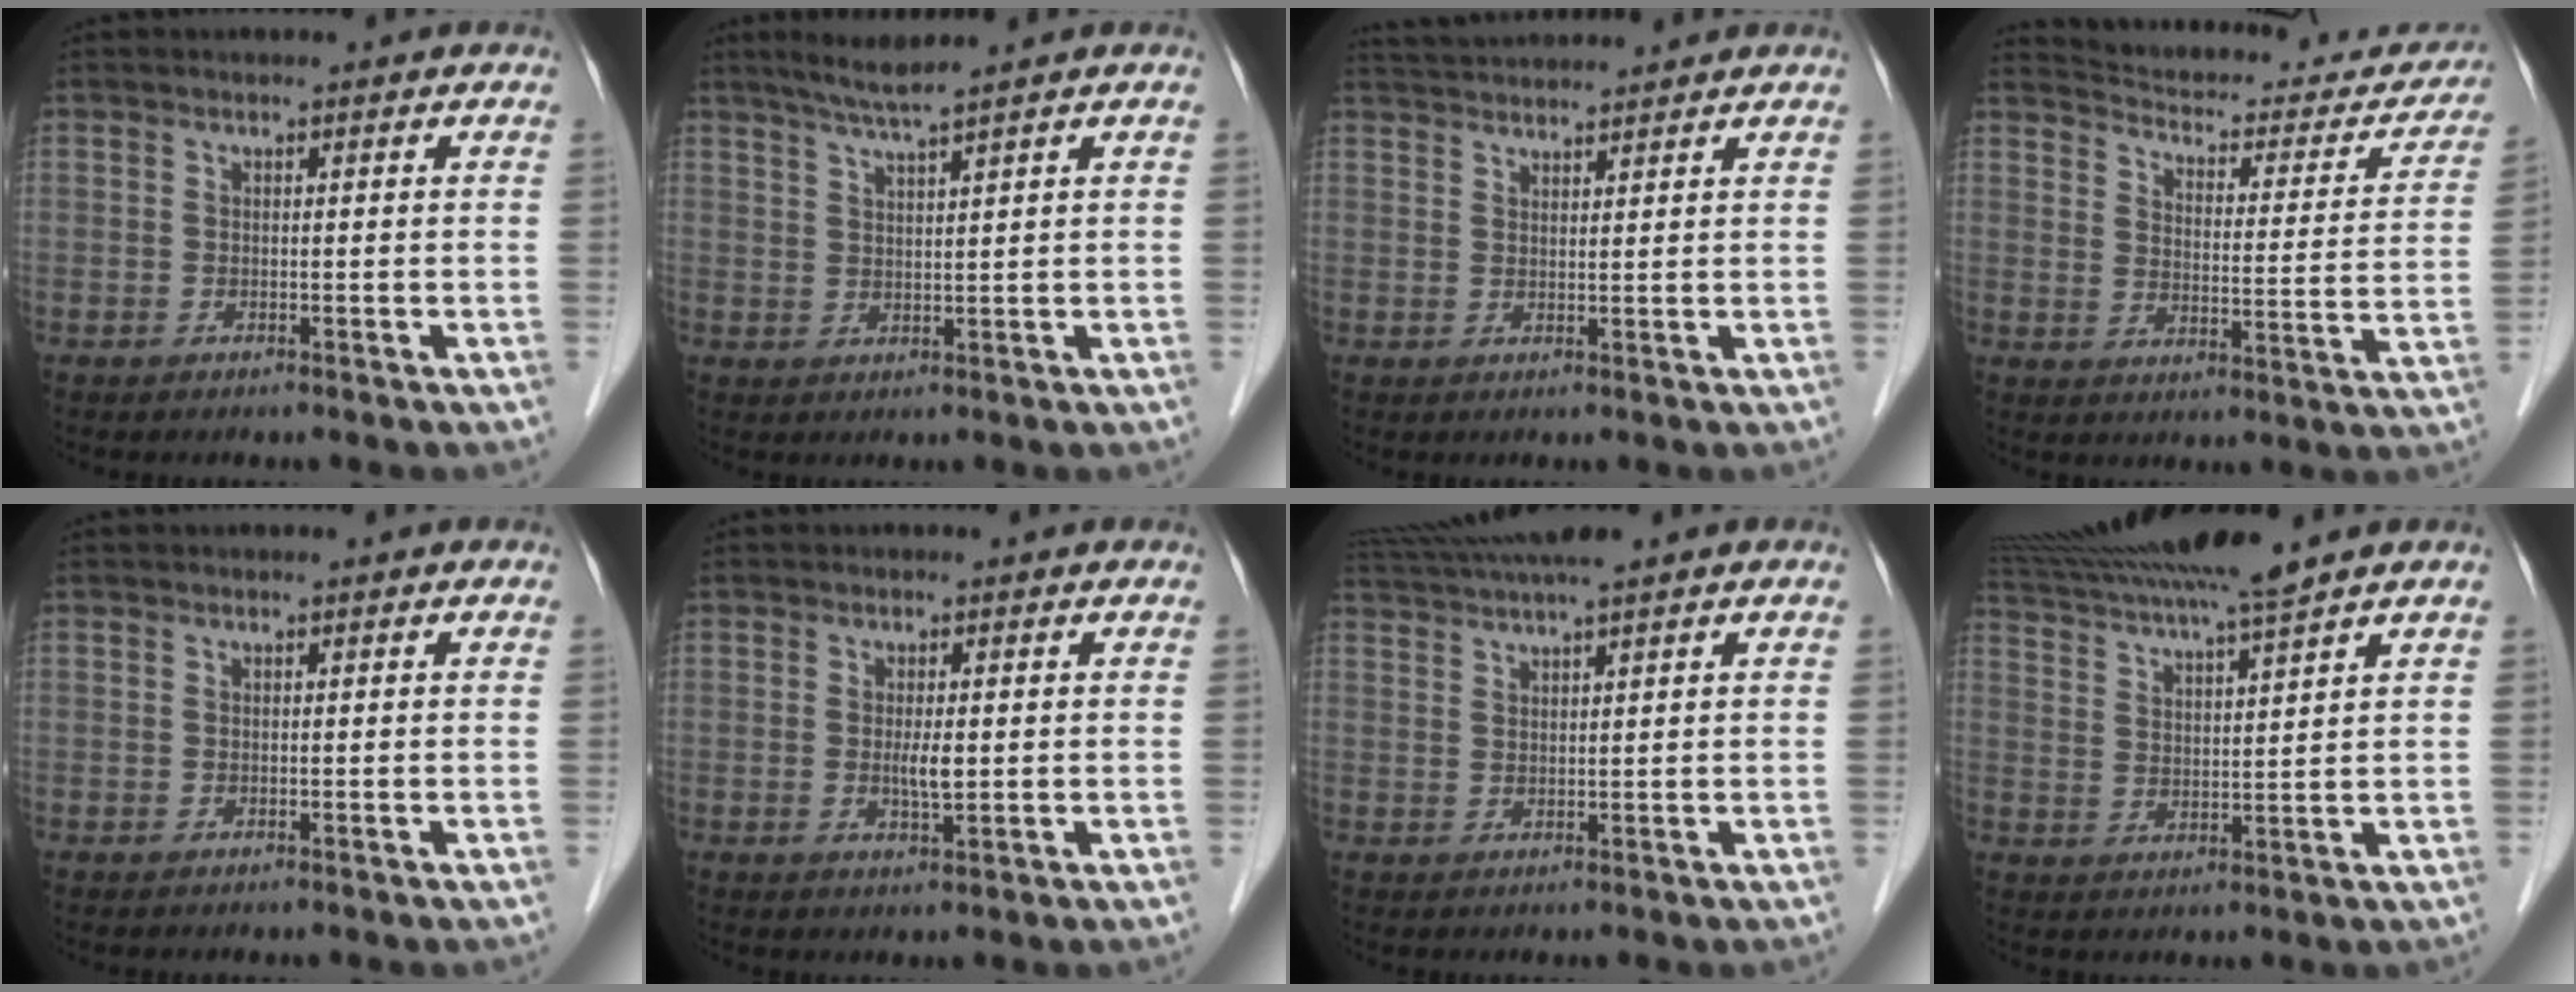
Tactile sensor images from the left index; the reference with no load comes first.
{"total": 4.2, "force": [3.4, -0.9, 2.2], "torque": [-0.046, -0.001, 0.067]}
{"total": 7.4, "force": [7.2, 0.1, 2.0], "torque": [-0.039, 0.037, 0.114]}
{"total": 22.2, "force": [20.6, 5.8, 5.8], "torque": [-0.072, -0.040, 0.248]}
{"total": 0.0}
{"total": 2.5, "force": [0.2, 0.5, 2.4], "torque": [-0.046, -0.003, 0.003]}
{"total": 7.9, "force": [6.7, -0.6, 4.1], "torque": [-0.076, 0.035, 0.109]}
{"total": 12.9, "force": [11.3, -1.2, 6.0], "torque": [-0.114, 0.014, 0.188]}